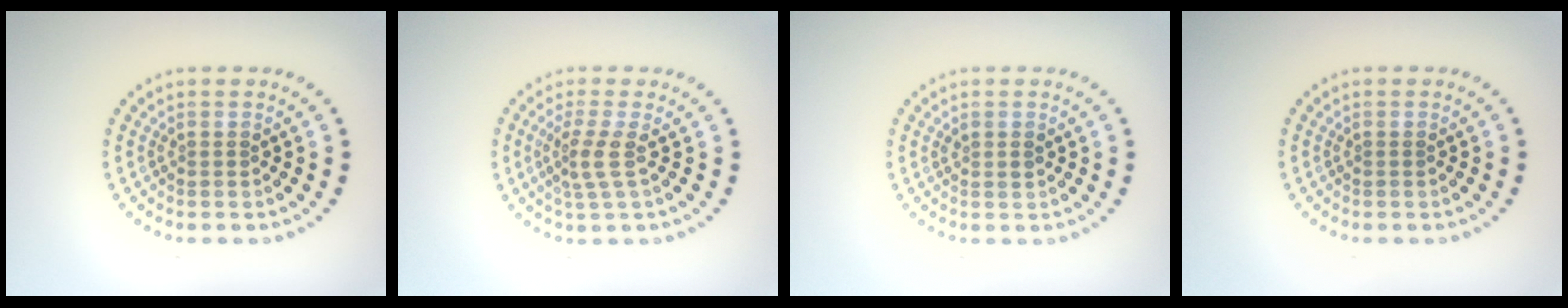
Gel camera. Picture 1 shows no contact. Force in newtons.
{"total": 2.3, "press": 1.6, "slide": 1.7}
{"total": 0.8, "press": 0.7, "slide": 0.3}
{"total": 0.0}